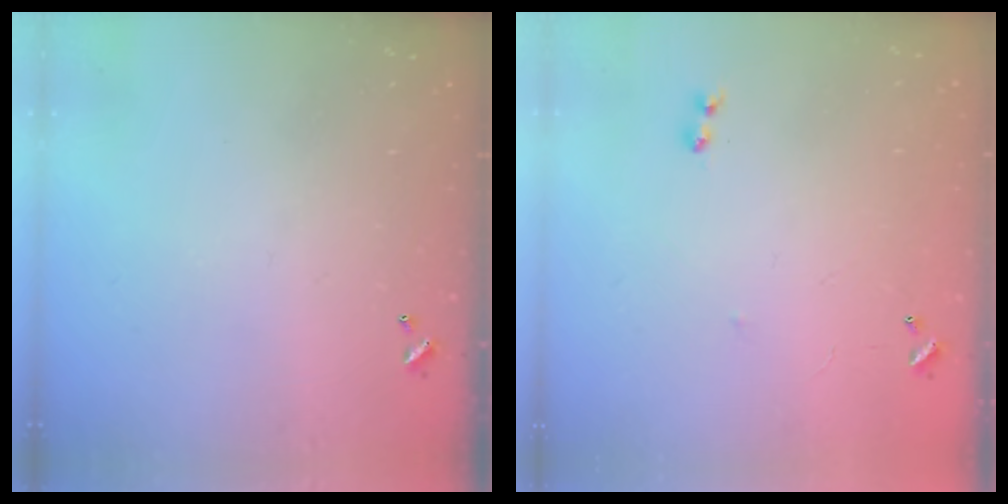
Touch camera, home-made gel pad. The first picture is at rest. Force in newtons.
{"total": 6.4, "press": 6.4, "slide": 0.8}